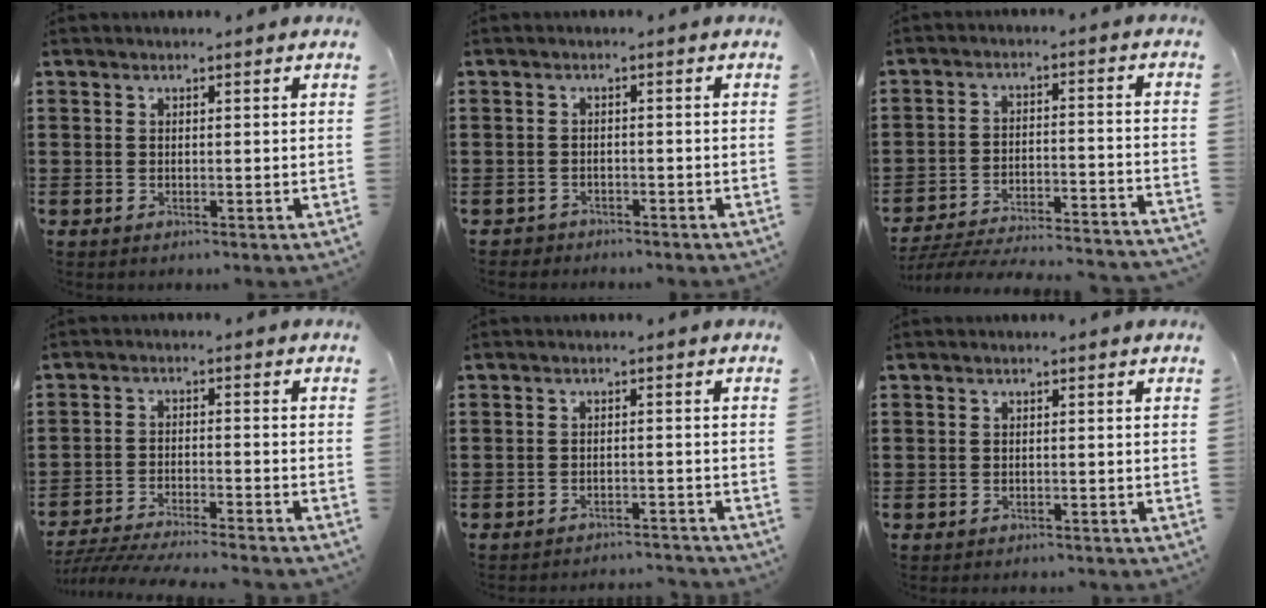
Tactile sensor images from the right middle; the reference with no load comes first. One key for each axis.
{"total": 1.5, "fx": -1.4, "fy": 0.3, "fz": -0.2, "tx": -0.002, "ty": 0.001, "tz": -0.033}
{"total": 5.3, "fx": -5.1, "fy": 0.0, "fz": 1.4, "tx": -0.037, "ty": -0.009, "tz": -0.108}
{"total": 4.7, "fx": -4.6, "fy": -0.2, "fz": 1.2, "tx": -0.026, "ty": -0.009, "tz": -0.093}
{"total": 2.3, "fx": -2.3, "fy": 0.0, "fz": 0.1, "tx": -0.007, "ty": 0.001, "tz": -0.049}
{"total": 0.7, "fx": -0.7, "fy": 0.1, "fz": 0.0, "tx": -0.001, "ty": 0.001, "tz": -0.015}